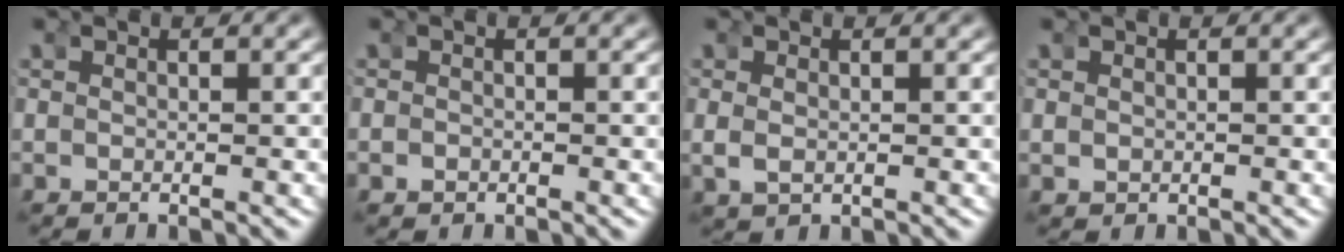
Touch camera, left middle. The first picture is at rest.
{"total": 1.1, "force": [0.7, 0.9, 0.1], "torque": [-0.006, -0.003, 0.013]}
{"total": 1.7, "force": [0.6, -1.4, -0.6], "torque": [0.010, 0.007, 0.013]}
{"total": 0.6, "force": [0.4, 0.0, -0.5], "torque": [0.013, 0.001, 0.010]}